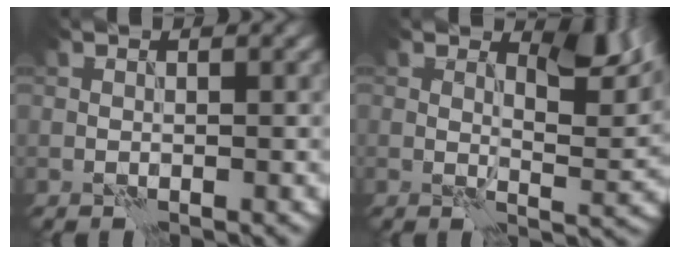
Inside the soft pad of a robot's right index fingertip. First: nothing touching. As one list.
[{"total": 4.2, "force": [2.3, 1.6, 3.1], "torque": [-0.049, -0.009, 0.032]}]